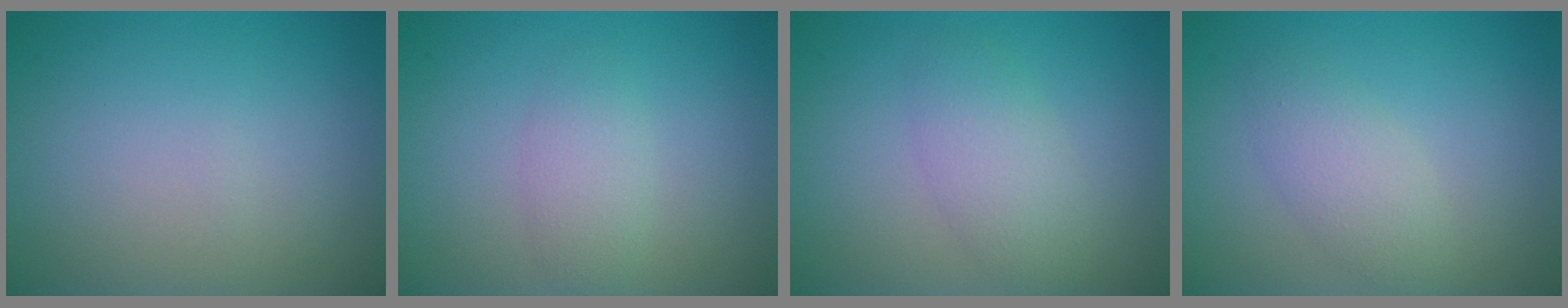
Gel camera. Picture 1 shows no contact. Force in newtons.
{"total": 1.9, "press": 1.9, "slide": 0.1}
{"total": 3.0, "press": 3.0, "slide": 0.2}
{"total": 2.7, "press": 2.6, "slide": 0.1}